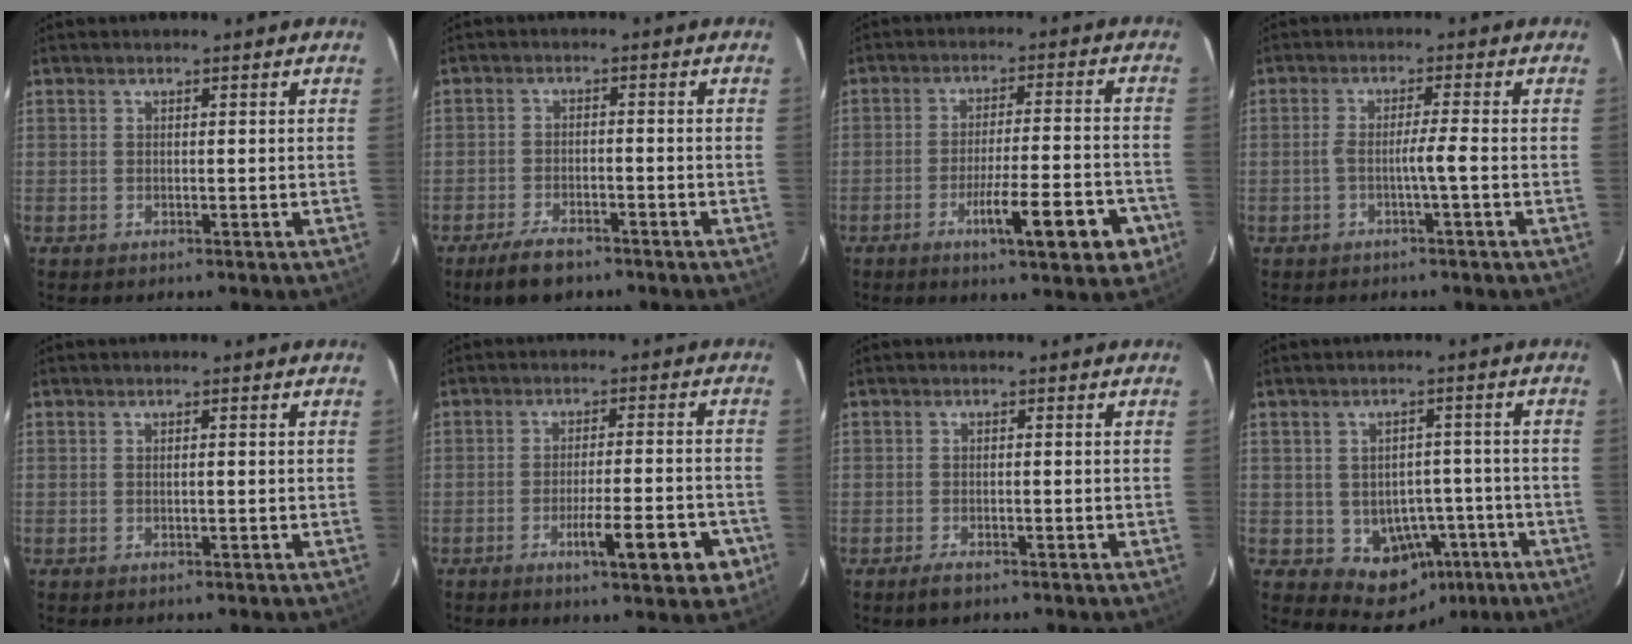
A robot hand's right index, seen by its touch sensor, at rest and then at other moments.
{"total": 5.5, "force": [-4.1, 2.0, 3.0], "torque": [-0.061, -0.004, -0.068]}
{"total": 11.3, "force": [-5.4, 1.4, 9.8], "torque": [-0.140, 0.001, -0.072]}
{"total": 2.9, "force": [-1.0, -0.6, 2.6], "torque": [-0.047, 0.004, -0.017]}
{"total": 0.6, "force": [0.0, 0.1, 0.6], "torque": [-0.012, 0.000, 0.002]}
{"total": 9.2, "force": [-4.4, 1.3, 8.0], "torque": [-0.106, -0.001, -0.056]}
{"total": 1.8, "force": [-1.3, 0.7, 1.1], "torque": [-0.025, -0.002, -0.019]}
{"total": 8.5, "force": [-3.0, 6.7, 4.2], "torque": [-0.049, 0.018, -0.025]}